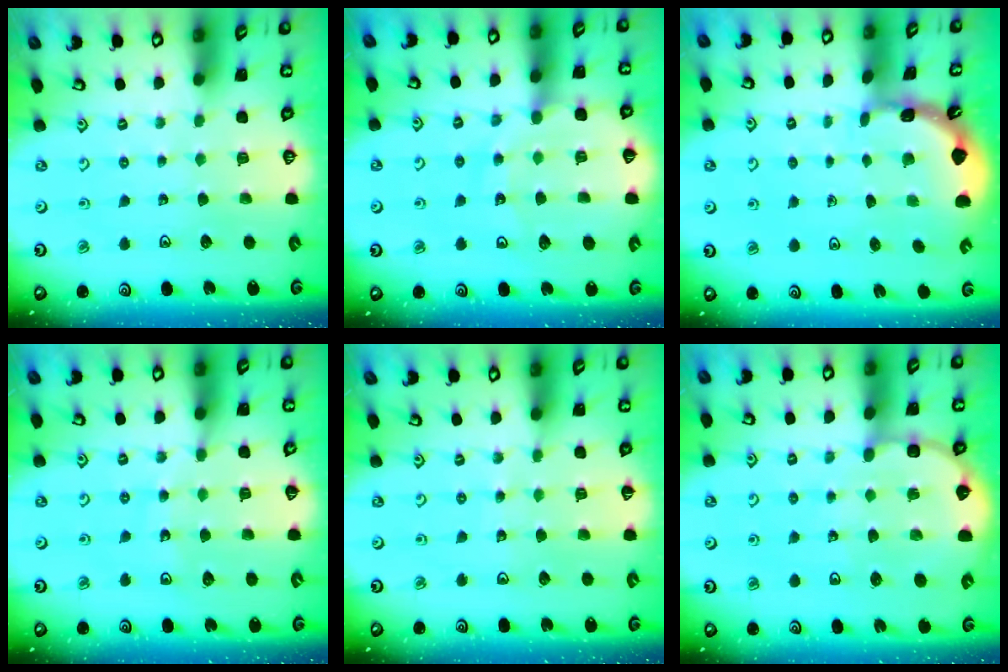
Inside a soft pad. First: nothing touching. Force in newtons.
{"total": 12.3, "press": 12.2, "slide": 1.3}
{"total": 1.7, "press": 1.6, "slide": 0.1}
{"total": 10.8, "press": 10.3, "slide": 3.0}
{"total": 3.2, "press": 3.0, "slide": 0.8}
{"total": 6.6, "press": 6.4, "slide": 1.5}